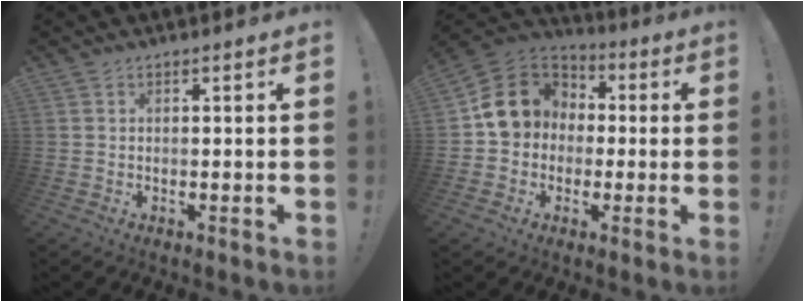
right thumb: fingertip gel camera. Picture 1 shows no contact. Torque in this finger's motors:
{"motor_torque": [0.45, 0.90, 0.03, 0.03, 0.06]}